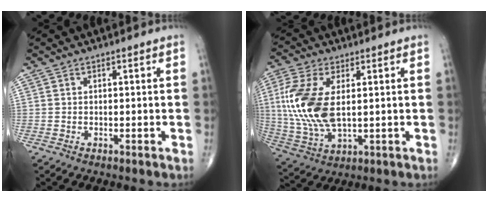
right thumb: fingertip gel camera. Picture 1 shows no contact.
{"total": 15.0, "force": [1.9, 7.7, 12.7], "torque": [-0.290, -0.009, 0.044]}